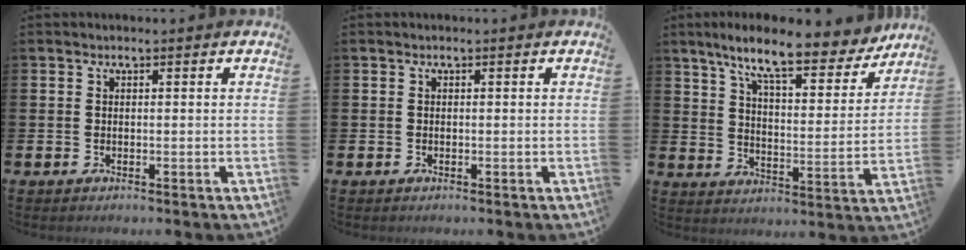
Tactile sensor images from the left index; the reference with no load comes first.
{"total": 0.0}
{"total": 10.6, "force": [9.0, 1.7, 5.4], "torque": [-0.114, -0.051, 0.149]}